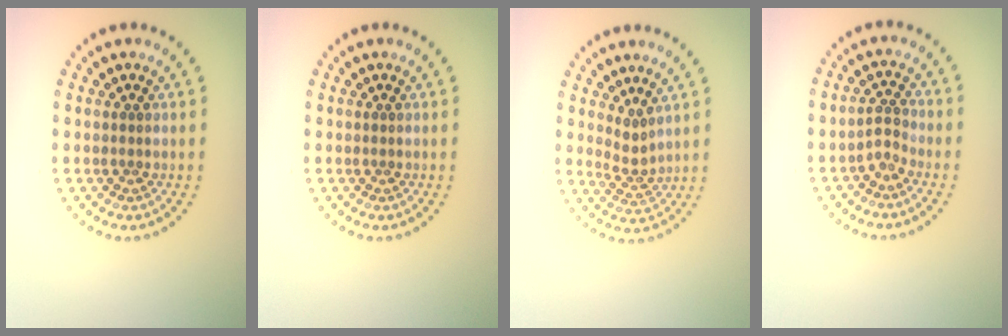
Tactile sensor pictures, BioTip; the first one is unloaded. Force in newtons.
{"total": 0.0}
{"total": 2.0, "press": 1.3, "slide": 1.5}
{"total": 1.6, "press": 1.0, "slide": 1.2}